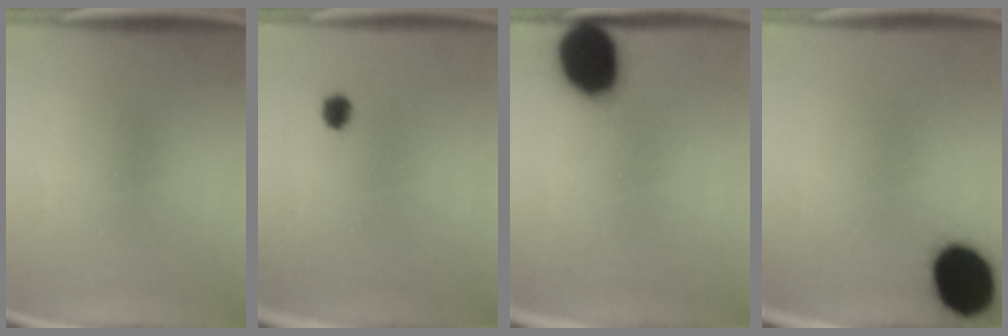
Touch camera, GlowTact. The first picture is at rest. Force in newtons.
{"total": 2.1}
{"total": 14.7}
{"total": 18.3}